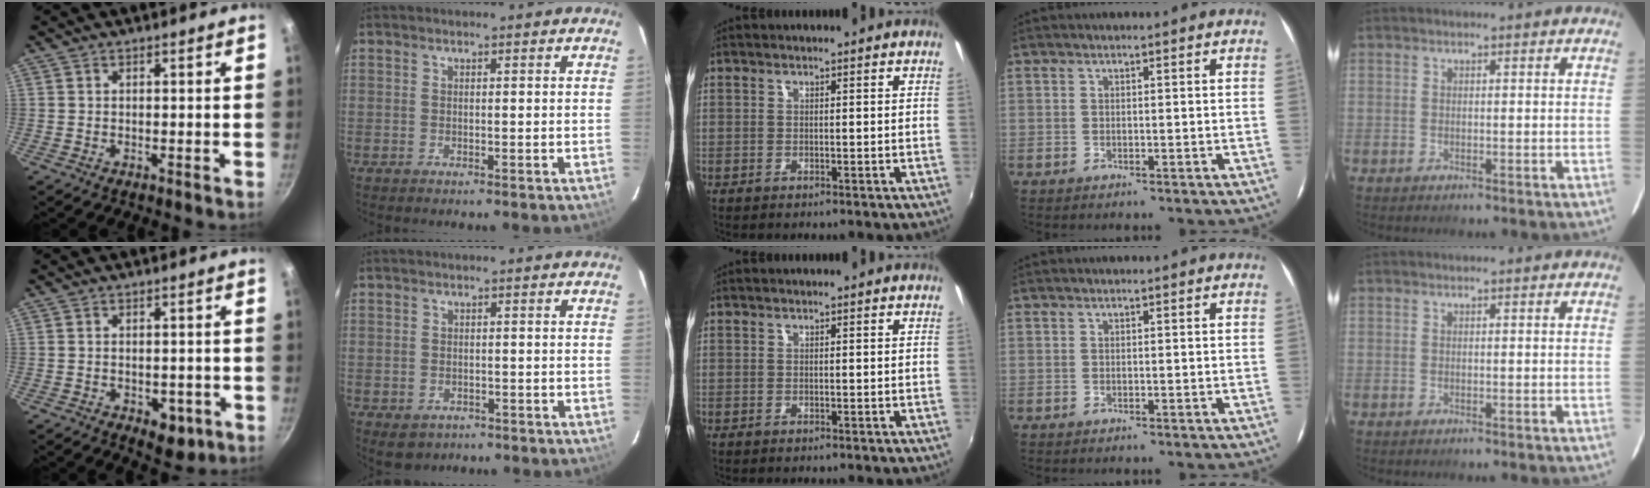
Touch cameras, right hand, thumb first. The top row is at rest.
{"thumb": {"total": 5.8, "force": [-2.2, 3.4, 4.1], "torque": [-0.028, 0.009, -0.020]}, "index": {"total": 3.7, "force": [-1.9, 2.9, 1.3], "torque": [-0.030, -0.005, -0.020]}}